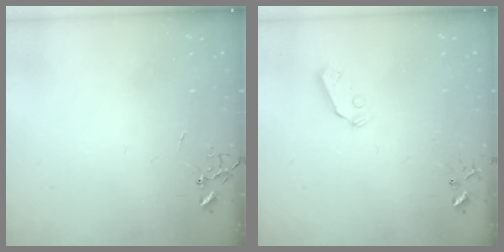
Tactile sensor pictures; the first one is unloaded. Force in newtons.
{"total": 5.8, "press": 5.8, "slide": 0.3}